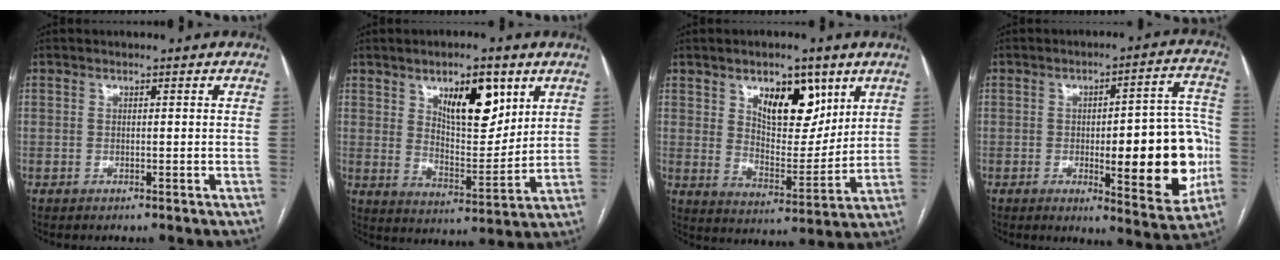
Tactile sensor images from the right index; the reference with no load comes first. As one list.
[{"total": 11.3, "force": [5.8, 4.3, 8.7], "torque": [-0.138, -0.002, 0.101]}, {"total": 11.1, "force": [5.9, 5.1, 7.9], "torque": [-0.122, -0.002, 0.104]}, {"total": 16.6, "force": [-2.6, 4.2, 15.9], "torque": [-0.181, 0.015, -0.022]}]